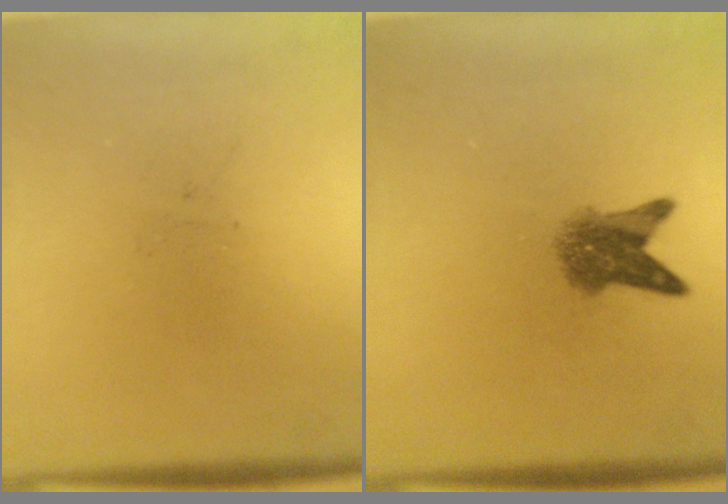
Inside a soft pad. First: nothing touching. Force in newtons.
{"total": 4.1}